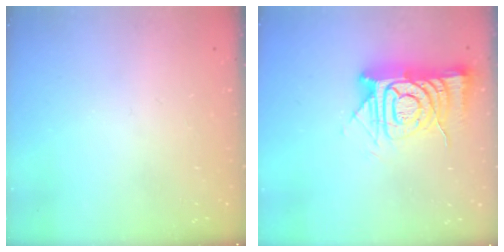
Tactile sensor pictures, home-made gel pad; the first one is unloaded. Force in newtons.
{"total": 15.8, "press": 15.7, "slide": 1.4}